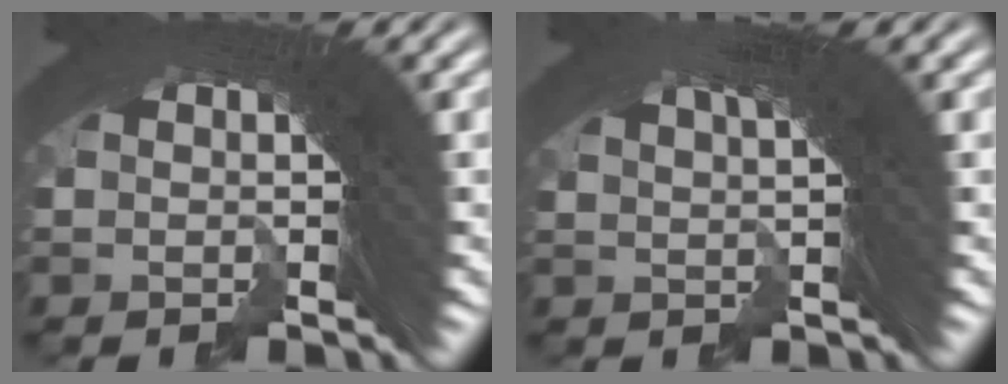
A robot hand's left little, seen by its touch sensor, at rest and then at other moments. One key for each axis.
{"total": 5.5, "fx": 3.8, "fy": -0.7, "fz": 3.8, "tx": -0.046, "ty": 0.046, "tz": 0.053}